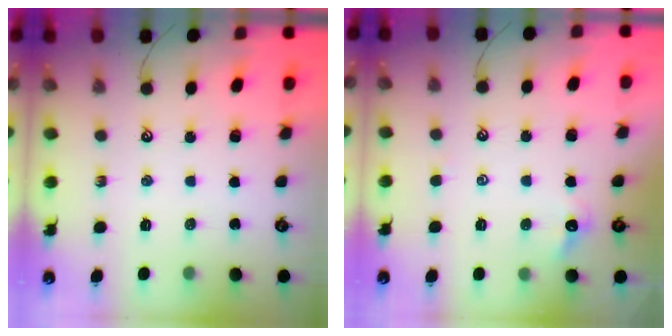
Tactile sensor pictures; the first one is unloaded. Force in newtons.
{"total": 1.5, "press": 1.3, "slide": 0.7}